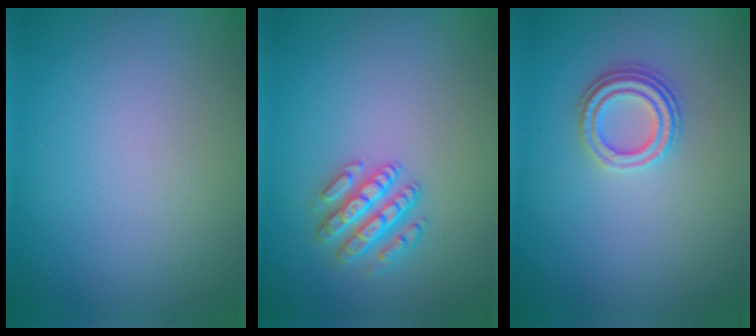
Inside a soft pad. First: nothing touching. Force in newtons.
{"total": 3.4, "press": 3.2, "slide": 1.2}
{"total": 3.0, "press": 2.3, "slide": 1.9}